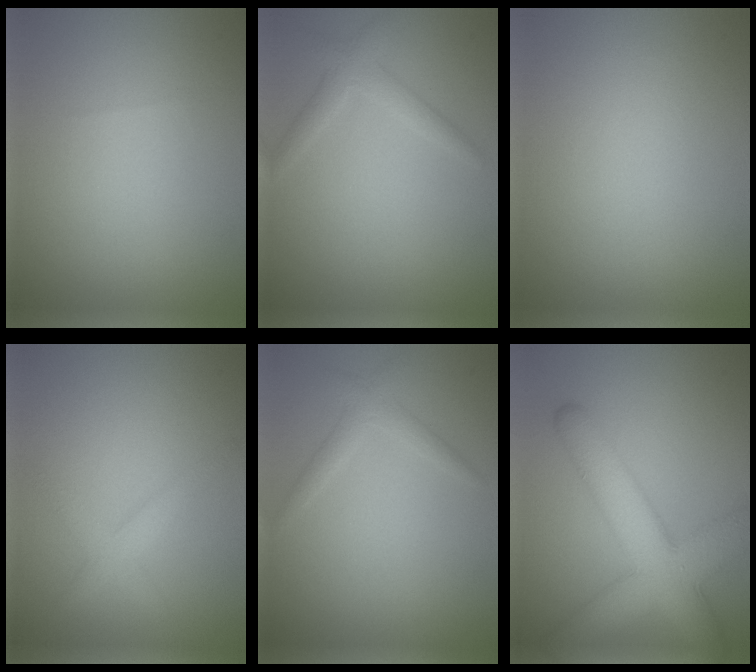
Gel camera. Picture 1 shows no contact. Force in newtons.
{"total": 1.9, "press": 1.9, "slide": 0.0}
{"total": 0.0}
{"total": 2.1, "press": 2.1, "slide": 0.1}
{"total": 1.7, "press": 1.7, "slide": 0.1}
{"total": 8.3, "press": 8.3, "slide": 0.3}